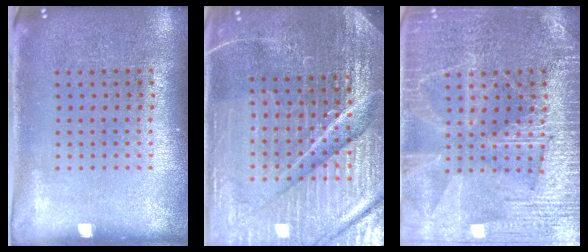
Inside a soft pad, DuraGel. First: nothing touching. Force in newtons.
{"total": 6.1, "press": 5.5, "slide": 2.7}
{"total": 3.7, "press": 3.7, "slide": 0.5}